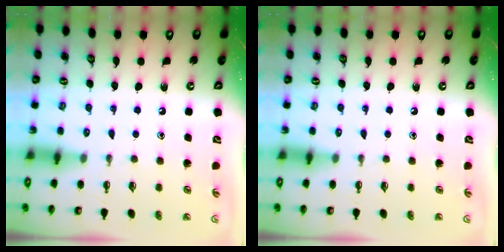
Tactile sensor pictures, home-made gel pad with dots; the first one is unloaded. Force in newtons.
{"total": 0.0}